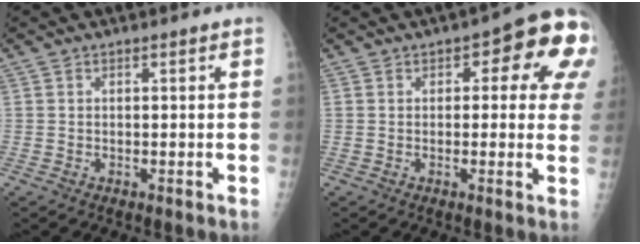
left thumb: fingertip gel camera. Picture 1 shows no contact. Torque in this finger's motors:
{"motor_torque": [0.01, 0.30, -0.21, 0.11, 0.11]}